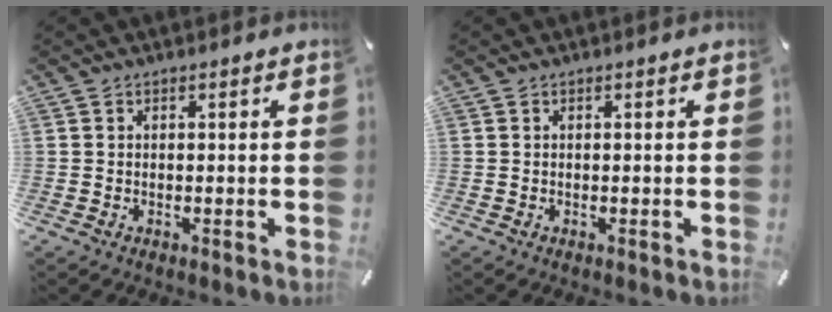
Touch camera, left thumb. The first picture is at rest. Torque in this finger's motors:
{"motor_torque": [-0.09, -0.05, 0.09, -0.03, 0.01]}